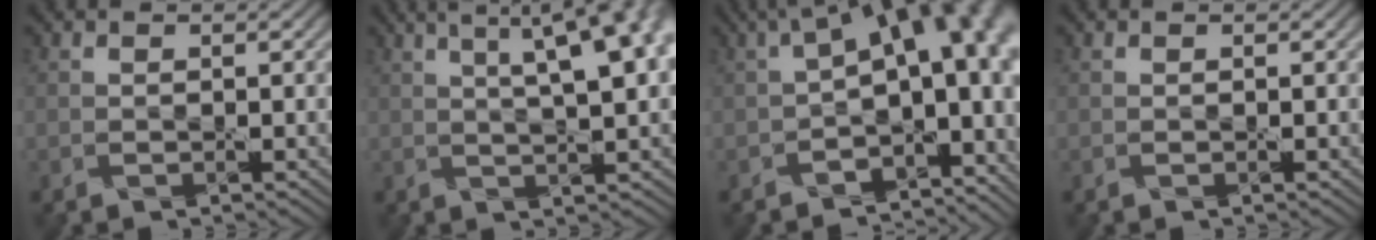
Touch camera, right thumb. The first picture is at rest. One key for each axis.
{"total": 14.3, "fx": 5.6, "fy": 5.2, "fz": 12.0, "tx": -0.147, "ty": 0.055, "tz": 0.063}
{"total": 15.3, "fx": 0.0, "fy": 8.2, "fz": 12.9, "tx": -0.172, "ty": -0.007, "tz": 0.029}
{"total": 0.0}